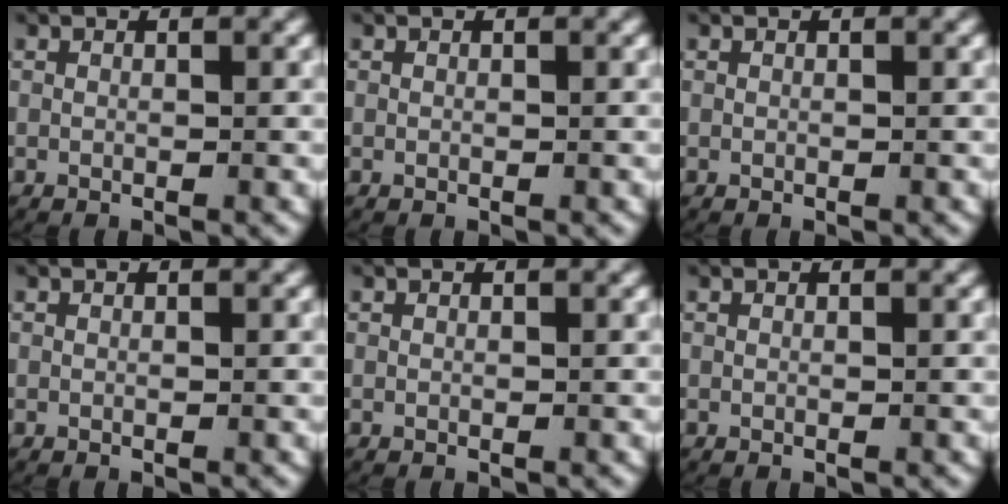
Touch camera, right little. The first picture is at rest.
{"total": 0.0}
{"total": 0.0}
{"total": 0.0}
{"total": 0.0}
{"total": 0.0}